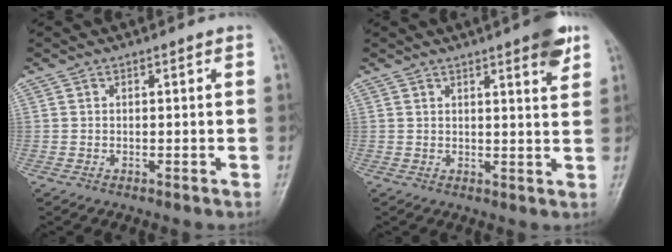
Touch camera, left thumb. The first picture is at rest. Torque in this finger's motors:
{"motor_torque": [3.66, 1.36, 0.79, -0.26, 0.16]}